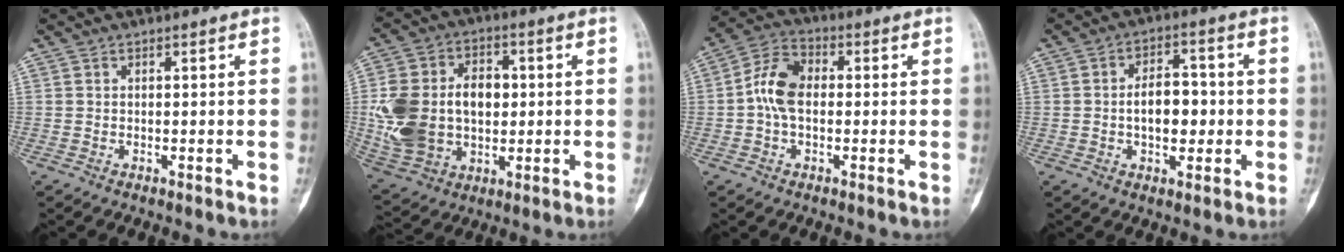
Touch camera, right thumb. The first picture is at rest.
{"total": 19.4, "force": [0.5, 13.8, 13.6], "torque": [-0.252, 0.015, 0.025]}
{"total": 8.3, "force": [-0.2, 5.4, 6.3], "torque": [-0.118, 0.026, -0.014]}
{"total": 8.4, "force": [-0.5, 5.1, 6.7], "torque": [-0.082, 0.015, -0.010]}